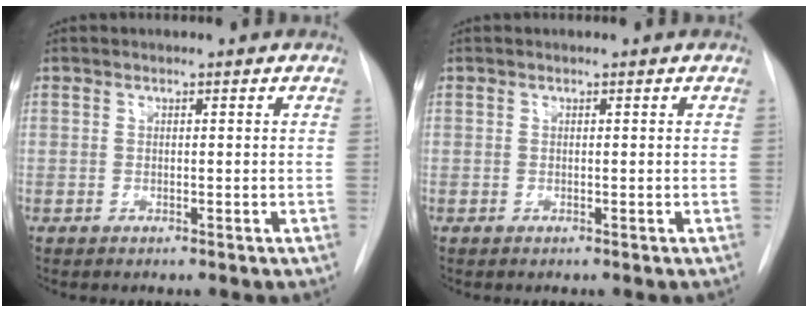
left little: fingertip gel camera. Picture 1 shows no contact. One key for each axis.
{"total": 0.0}